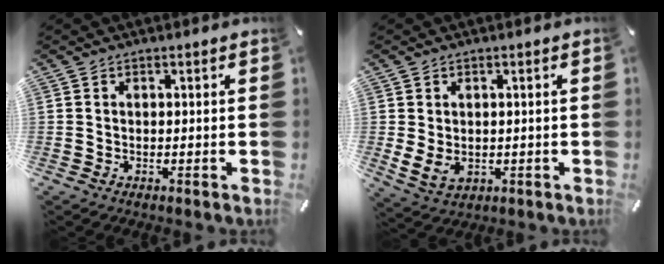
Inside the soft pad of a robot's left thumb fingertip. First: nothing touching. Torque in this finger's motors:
{"motor_torque": [-0.39, 0.37, 0.35, -0.28, 0.05]}